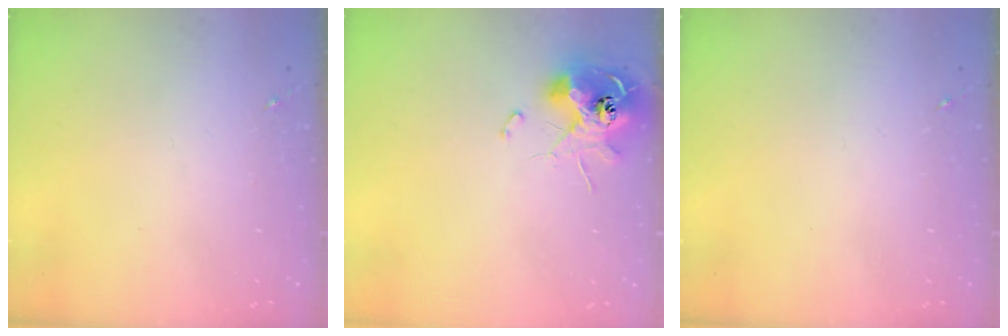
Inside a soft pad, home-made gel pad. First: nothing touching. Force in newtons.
{"total": 11.4, "press": 11.3, "slide": 1.2}
{"total": 0.0}